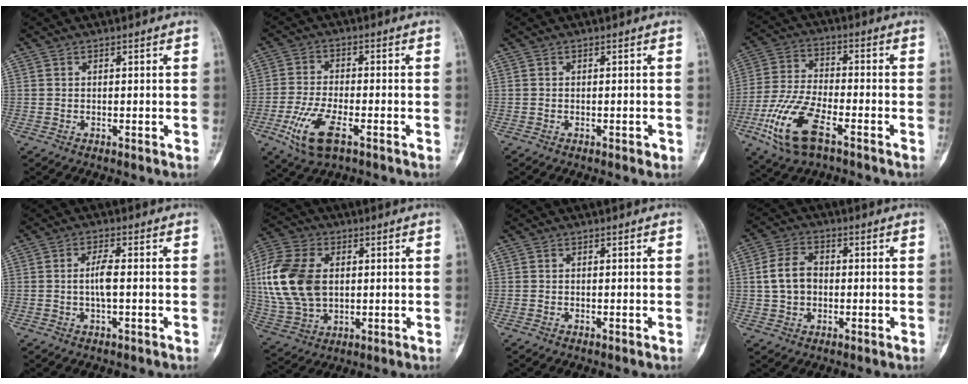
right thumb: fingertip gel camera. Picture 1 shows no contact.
{"total": 9.7, "force": [-4.5, 3.9, 7.7], "torque": [-0.165, 0.007, -0.079]}
{"total": 0.8, "force": [-0.4, 0.4, 0.6], "torque": [-0.008, -0.001, -0.005]}
{"total": 13.8, "force": [-6.5, 5.8, 10.8], "torque": [-0.225, 0.016, -0.124]}
{"total": 3.6, "force": [-0.3, 0.9, 3.5], "torque": [-0.073, 0.007, -0.008]}
{"total": 17.8, "force": [1.9, 12.0, 13.0], "torque": [-0.267, 0.002, 0.041]}
{"total": 0.0}
{"total": 6.9, "force": [0.0, 5.2, 4.6], "torque": [-0.075, 0.017, -0.004]}